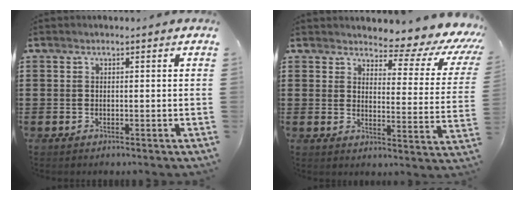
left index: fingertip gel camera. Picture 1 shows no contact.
{"total": 4.6, "force": [3.9, 1.3, 2.1], "torque": [-0.041, -0.036, 0.058]}